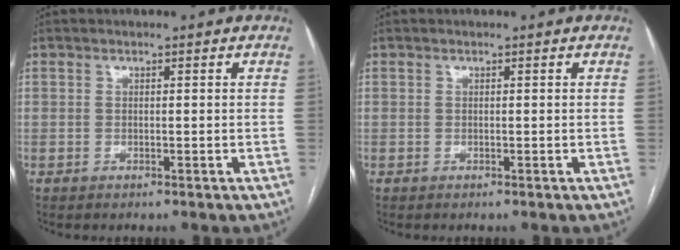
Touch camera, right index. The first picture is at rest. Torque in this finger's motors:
{"motor_torque": [0.00, 0.00, 0.00, 0.00]}